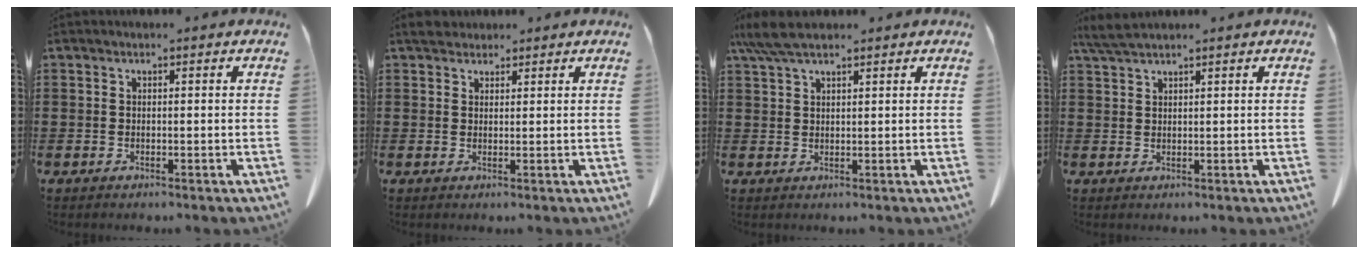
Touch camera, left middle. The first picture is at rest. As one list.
[{"total": 2.7, "force": [2.2, 1.4, 0.8], "torque": [-0.015, 0.005, 0.042]}, {"total": 5.1, "force": [3.8, 1.1, 3.3], "torque": [-0.073, 0.001, 0.070]}, {"total": 2.8, "force": [2.2, 0.3, 1.7], "torque": [-0.038, 0.001, 0.042]}]